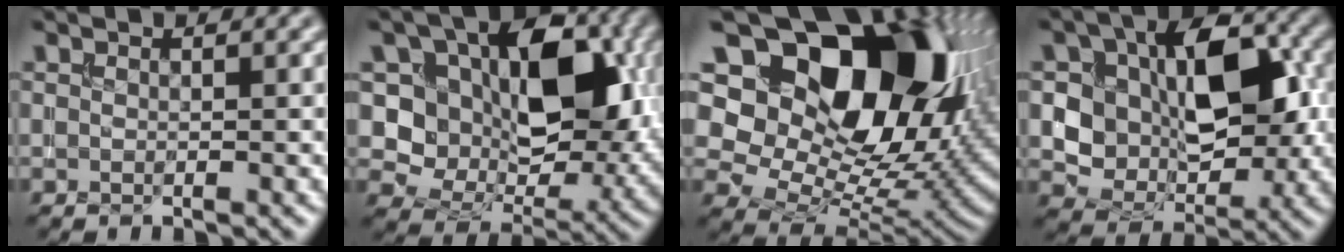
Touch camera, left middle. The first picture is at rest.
{"total": 12.2, "force": [2.3, 8.3, 8.7], "torque": [-0.119, -0.011, 0.039]}
{"total": 19.2, "force": [7.3, 12.1, 13.0], "torque": [-0.211, 0.027, 0.136]}
{"total": 9.8, "force": [0.8, 6.3, 7.4], "torque": [-0.116, -0.001, 0.015]}